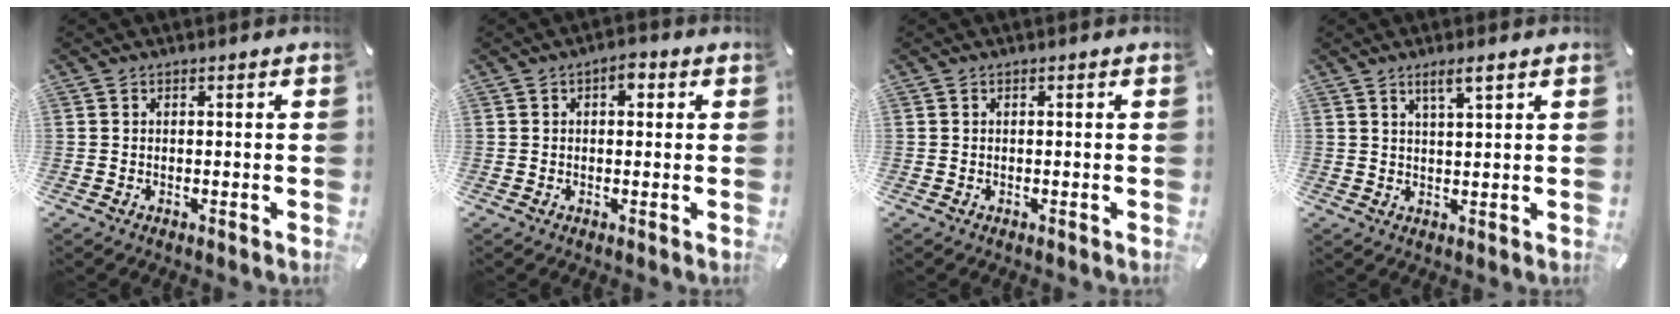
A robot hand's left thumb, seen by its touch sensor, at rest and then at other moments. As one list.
[{"total": 3.1, "force": [0.8, 1.9, 2.3], "torque": [-0.025, -0.001, 0.006]}, {"total": 0.0}, {"total": 4.0, "force": [2.7, 0.5, 2.9], "torque": [-0.062, -0.004, 0.047]}]